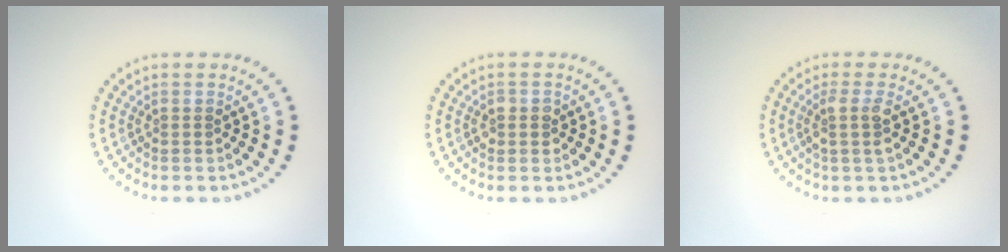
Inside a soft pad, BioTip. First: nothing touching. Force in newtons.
{"total": 1.4, "press": 1.4, "slide": 0.3}
{"total": 2.1, "press": 1.7, "slide": 1.3}